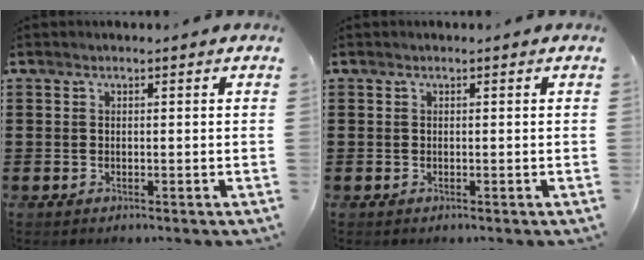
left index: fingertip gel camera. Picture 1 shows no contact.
{"total": 0.0}